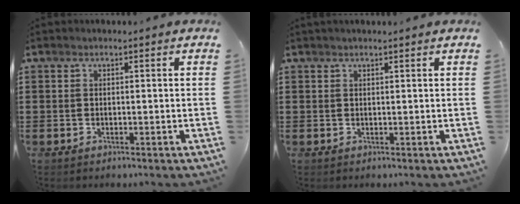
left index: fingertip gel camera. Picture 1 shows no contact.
{"total": 0.5, "force": [0.4, 0.0, 0.3], "torque": [-0.007, -0.001, 0.007]}